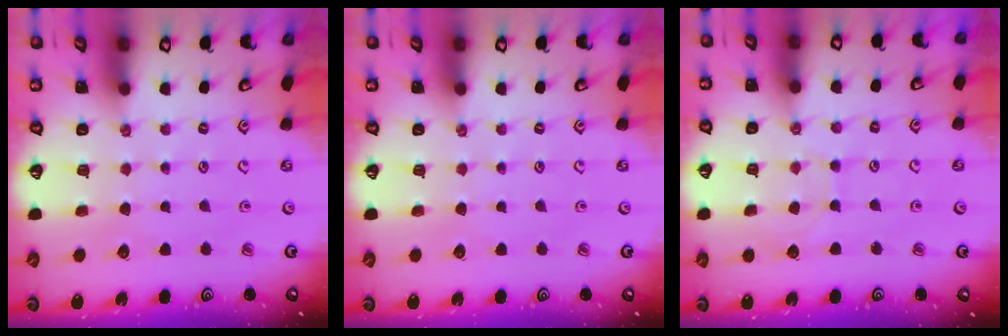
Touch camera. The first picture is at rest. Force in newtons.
{"total": 0.0}
{"total": 5.4, "press": 5.4, "slide": 0.1}